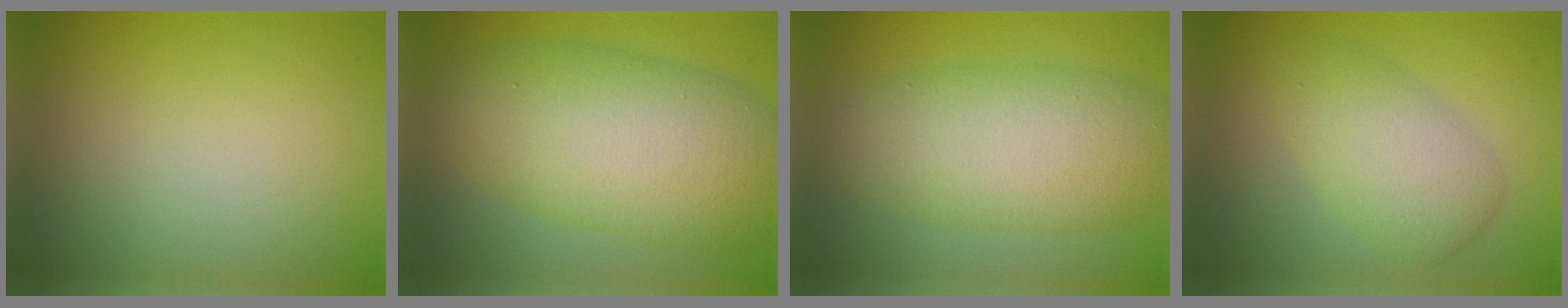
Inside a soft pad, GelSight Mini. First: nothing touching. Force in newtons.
{"total": 10.9, "press": 10.9, "slide": 0.4}
{"total": 7.8, "press": 7.8, "slide": 0.2}
{"total": 4.3, "press": 4.3, "slide": 0.1}